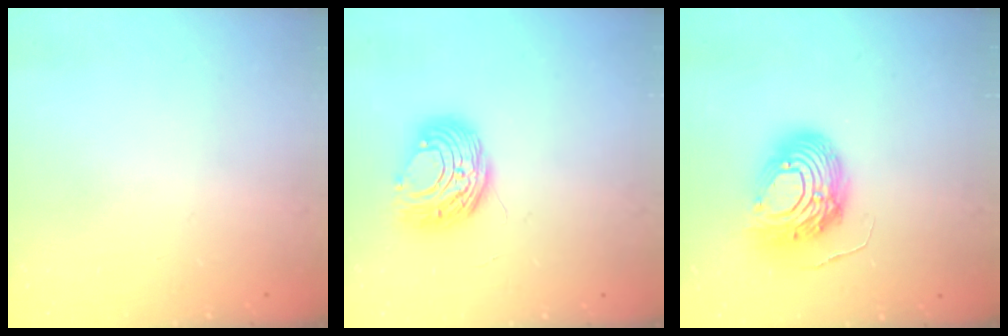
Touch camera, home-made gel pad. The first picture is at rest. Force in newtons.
{"total": 9.0, "press": 8.9, "slide": 0.5}
{"total": 13.4, "press": 13.4, "slide": 1.3}